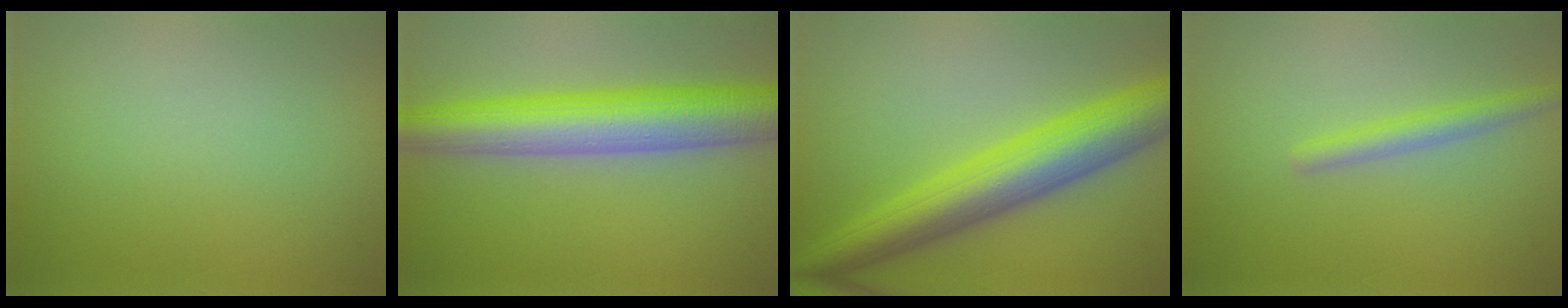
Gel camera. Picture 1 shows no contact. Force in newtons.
{"total": 8.8, "press": 8.8, "slide": 0.5}
{"total": 8.5, "press": 8.5, "slide": 0.2}
{"total": 2.0, "press": 2.0, "slide": 0.1}